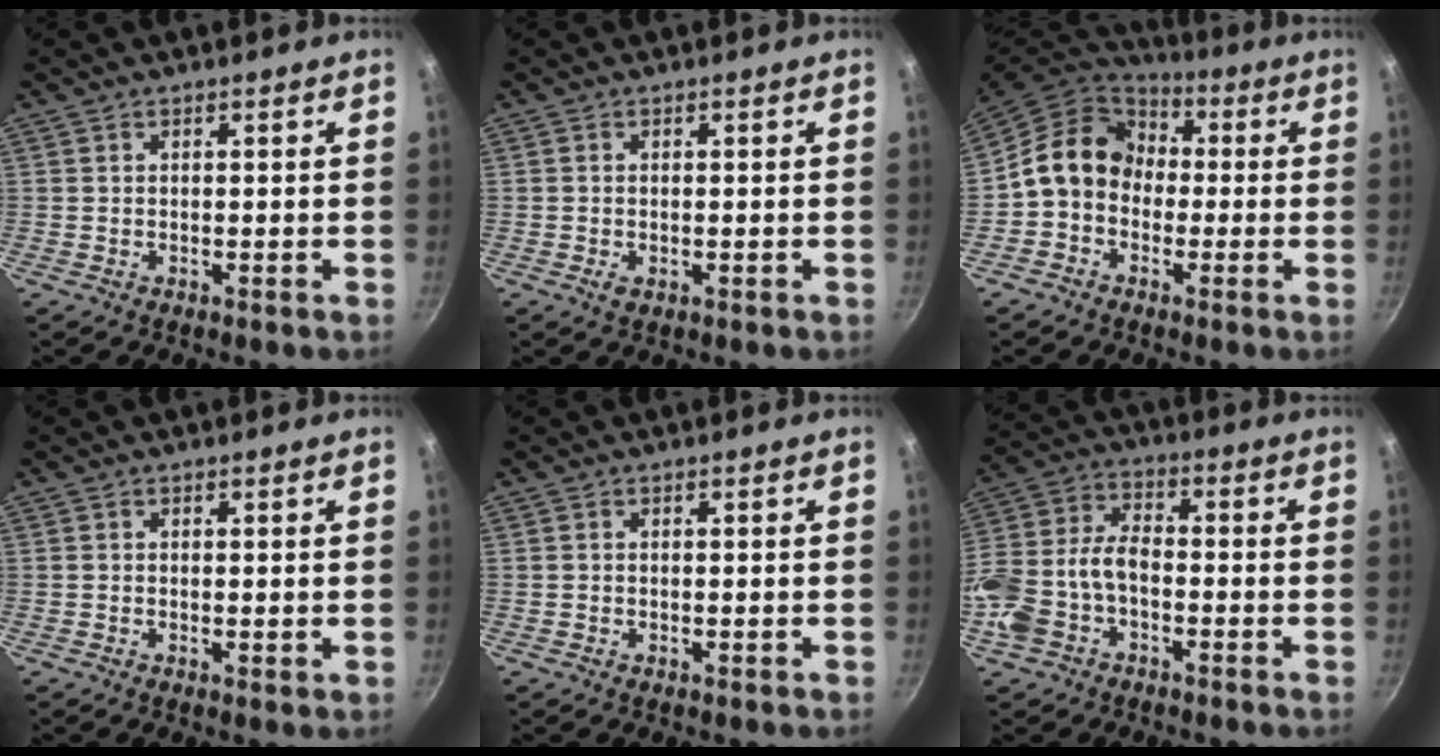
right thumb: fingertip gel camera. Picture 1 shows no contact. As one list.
[{"total": 1.4, "force": [-0.2, 0.9, 1.0], "torque": [-0.017, -0.003, -0.003]}, {"total": 12.7, "force": [-0.1, 10.6, 7.1], "torque": [-0.088, 0.039, -0.026]}, {"total": 0.6, "force": [0.1, 0.2, 0.6], "torque": [-0.008, -0.004, 0.000]}, {"total": 0.0}, {"total": 12.9, "force": [-4.0, 8.3, 9.0], "torque": [-0.185, 0.042, -0.088]}]